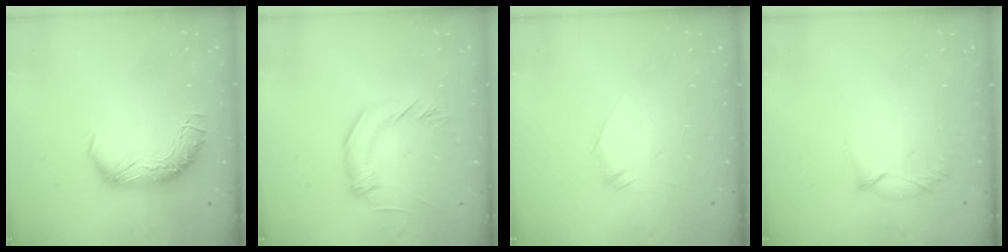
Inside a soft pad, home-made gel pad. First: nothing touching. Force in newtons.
{"total": 2.5, "press": 2.1, "slide": 1.4}
{"total": 7.7, "press": 7.6, "slide": 0.8}
{"total": 5.9, "press": 5.8, "slide": 0.9}